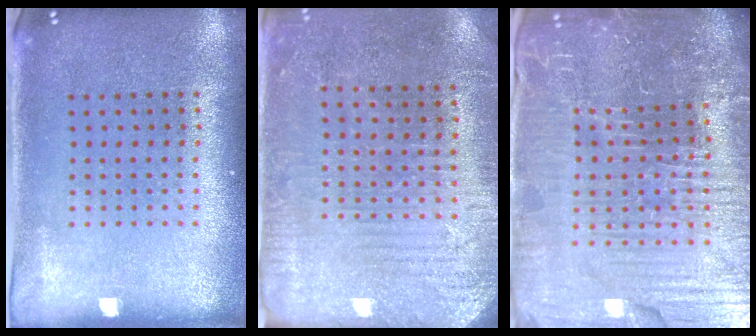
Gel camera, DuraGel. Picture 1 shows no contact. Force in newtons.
{"total": 2.9, "press": 2.7, "slide": 0.9}
{"total": 7.0, "press": 6.3, "slide": 3.1}